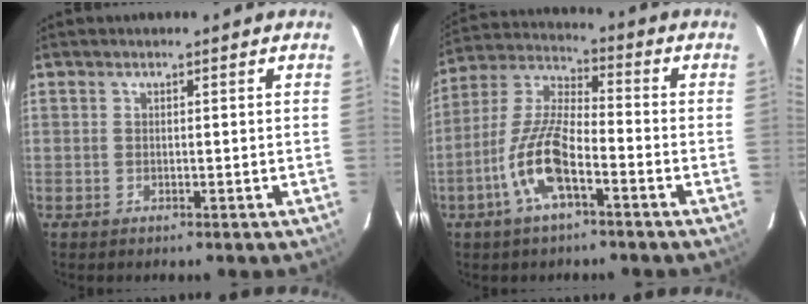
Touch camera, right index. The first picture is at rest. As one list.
[{"total": 11.8, "force": [-5.5, 3.5, 9.9], "torque": [-0.216, 0.001, -0.109]}]